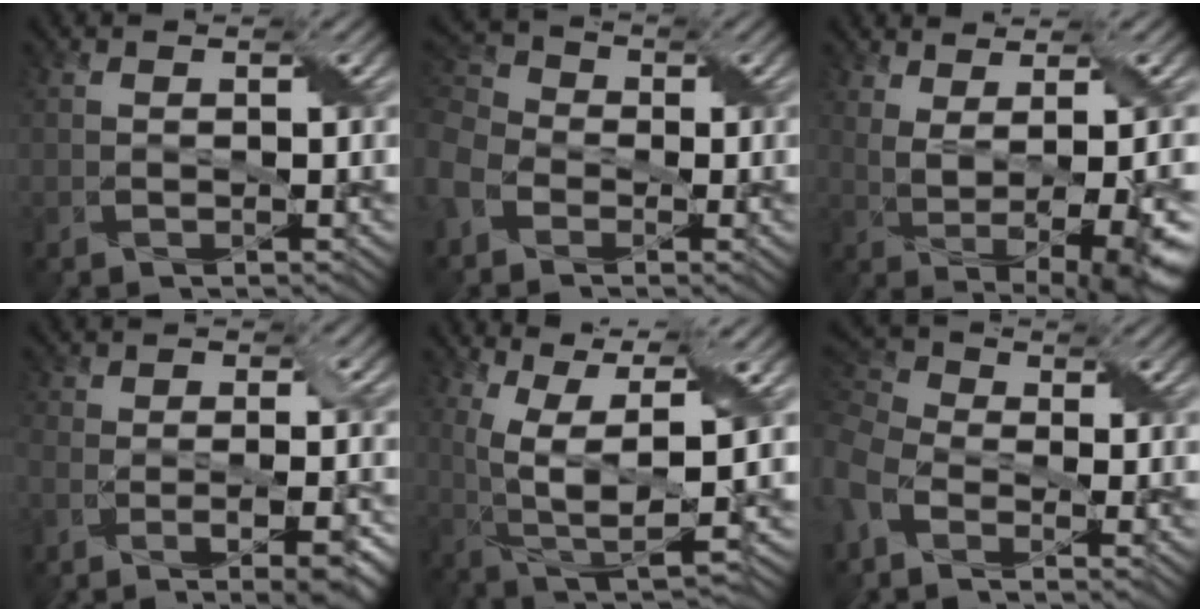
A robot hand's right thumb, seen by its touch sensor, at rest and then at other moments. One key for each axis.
{"total": 6.9, "fx": -3.0, "fy": 5.2, "fz": 3.4, "tx": -0.119, "ty": -0.005, "tz": -0.077}
{"total": 8.2, "fx": 1.0, "fy": 2.6, "fz": 7.7, "tx": -0.103, "ty": 0.004, "tz": 0.032}
{"total": 9.9, "fx": -6.2, "fy": 3.7, "fz": 6.8, "tx": -0.093, "ty": -0.006, "tz": -0.075}
{"total": 9.6, "fx": 2.6, "fy": 3.1, "fz": 8.6, "tx": -0.186, "ty": 0.002, "tz": 0.055}
{"total": 6.4, "fx": -2.4, "fy": 4.3, "fz": 4.1, "tx": -0.123, "ty": -0.009, "tz": -0.061}